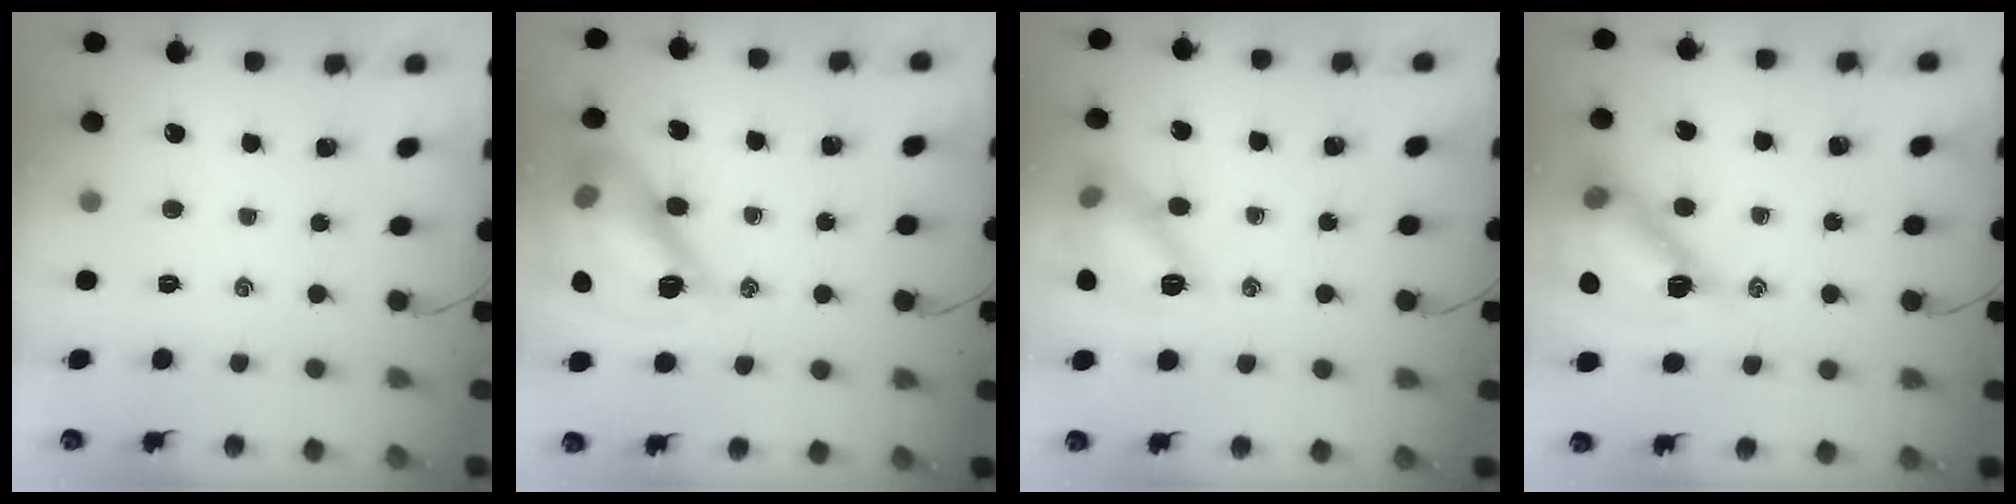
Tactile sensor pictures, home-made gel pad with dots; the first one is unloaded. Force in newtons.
{"total": 17.7, "press": 17.4, "slide": 3.2}
{"total": 11.9, "press": 11.9, "slide": 0.3}
{"total": 17.9, "press": 17.7, "slide": 2.6}